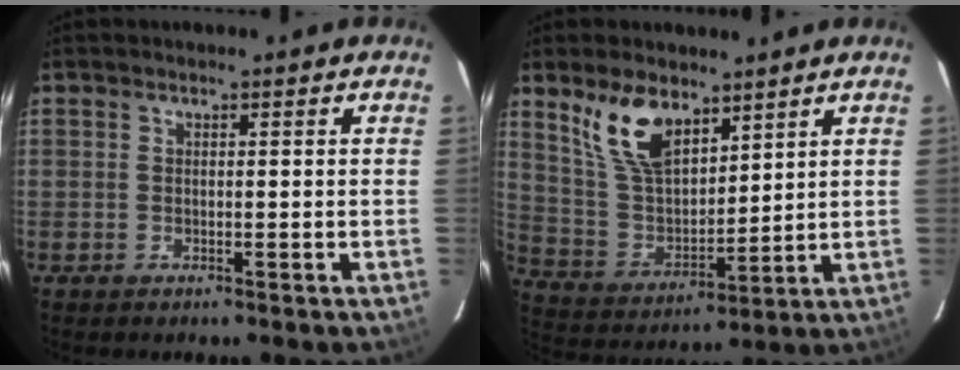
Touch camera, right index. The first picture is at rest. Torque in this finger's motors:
{"motor_torque": [0.91, 0.86, 0.63, 0.09]}